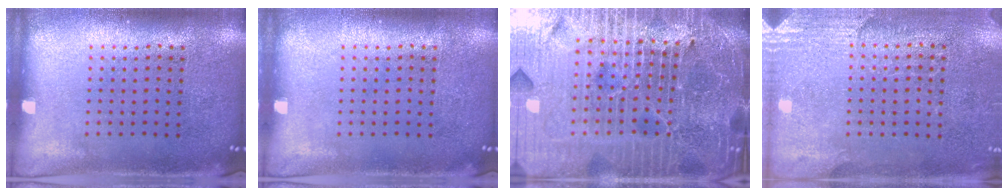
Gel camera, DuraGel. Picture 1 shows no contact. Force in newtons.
{"total": 0.0}
{"total": 7.1, "press": 6.2, "slide": 3.6}
{"total": 2.6, "press": 2.4, "slide": 1.1}